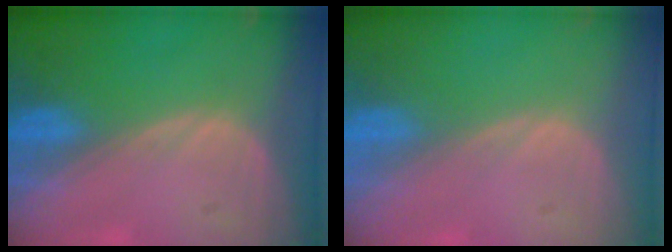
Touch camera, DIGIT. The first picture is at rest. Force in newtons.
{"total": 0.0}